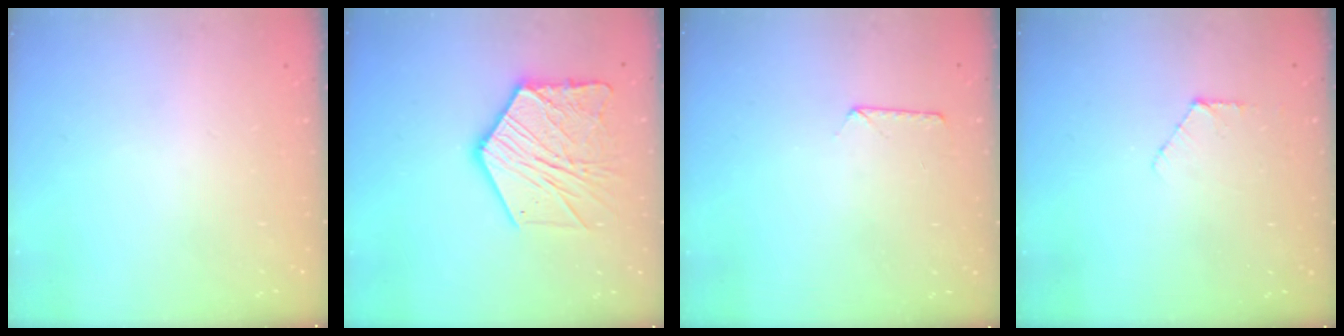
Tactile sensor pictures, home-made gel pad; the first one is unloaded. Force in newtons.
{"total": 17.4, "press": 17.4, "slide": 1.6}
{"total": 6.9, "press": 6.9, "slide": 0.6}
{"total": 5.7, "press": 5.7, "slide": 0.6}